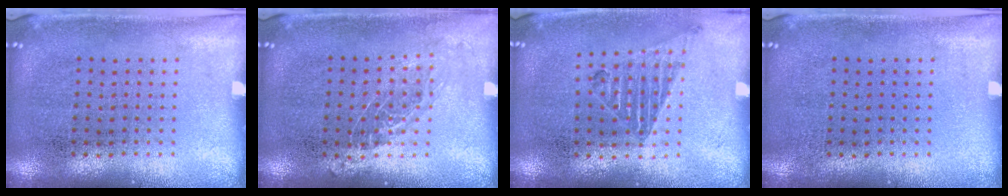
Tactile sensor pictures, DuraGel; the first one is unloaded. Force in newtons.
{"total": 1.0, "press": 0.9, "slide": 0.5}
{"total": 1.0, "press": 1.0, "slide": 0.3}
{"total": 0.0}